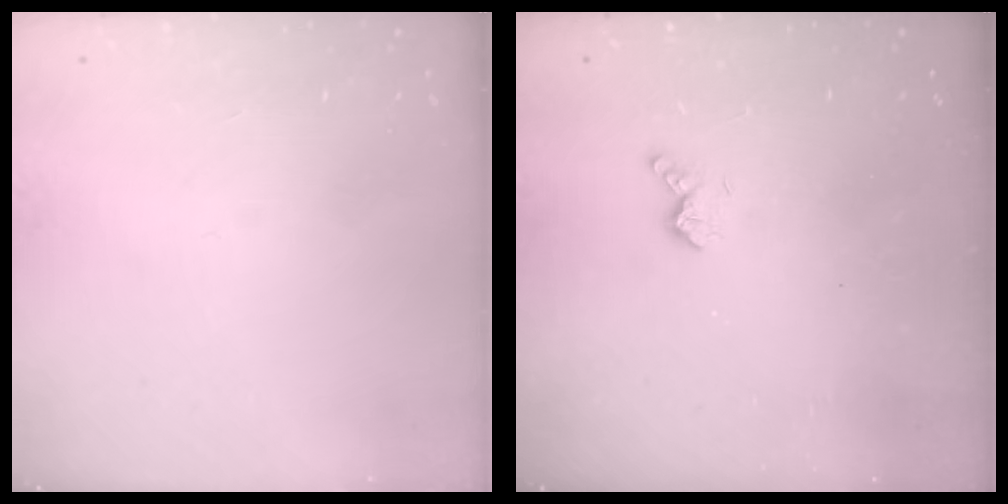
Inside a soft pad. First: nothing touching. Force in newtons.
{"total": 2.6, "press": 2.6, "slide": 0.6}